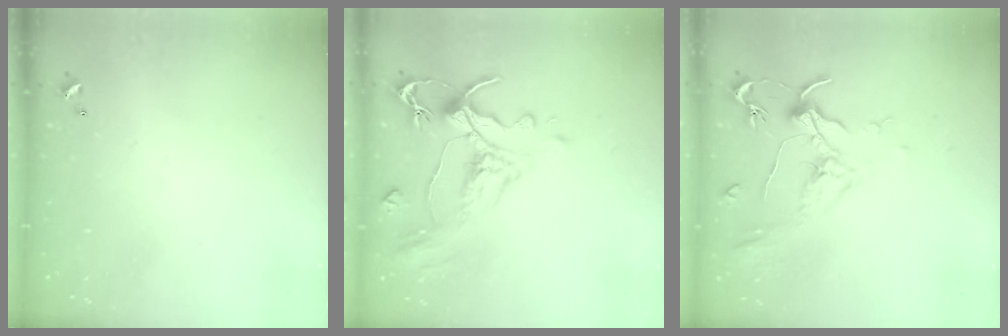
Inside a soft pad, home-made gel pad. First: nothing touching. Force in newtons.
{"total": 1.6, "press": 0.0, "slide": 1.6}
{"total": 1.9, "press": 1.7, "slide": 0.9}